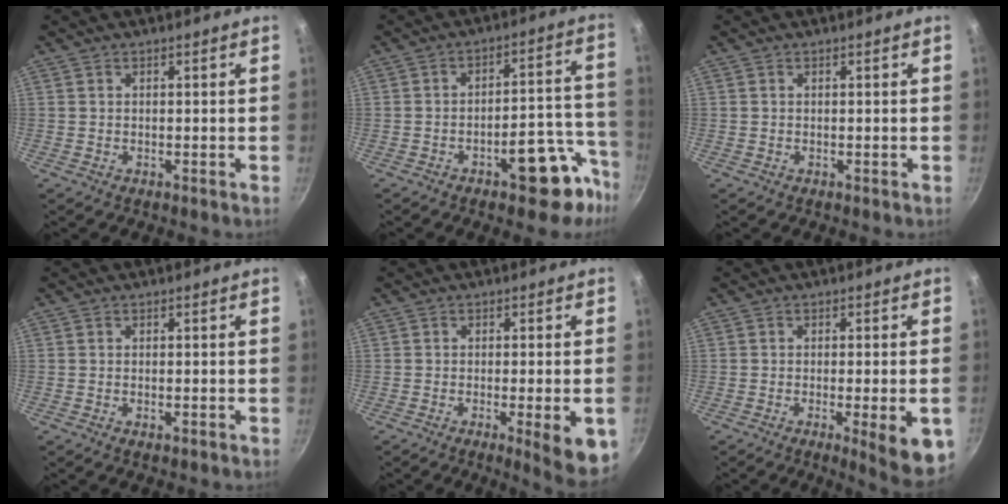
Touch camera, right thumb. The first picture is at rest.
{"total": 13.7, "force": [-7.6, 5.8, 9.9], "torque": [-0.067, 0.070, -0.096]}
{"total": 0.0}
{"total": 1.4, "force": [-0.5, 0.6, 1.2], "torque": [-0.020, 0.000, -0.008]}
{"total": 8.9, "force": [-2.8, 1.7, 8.2], "torque": [-0.095, 0.002, -0.034]}
{"total": 9.5, "force": [-3.0, 1.8, 8.8], "torque": [-0.102, 0.001, -0.035]}